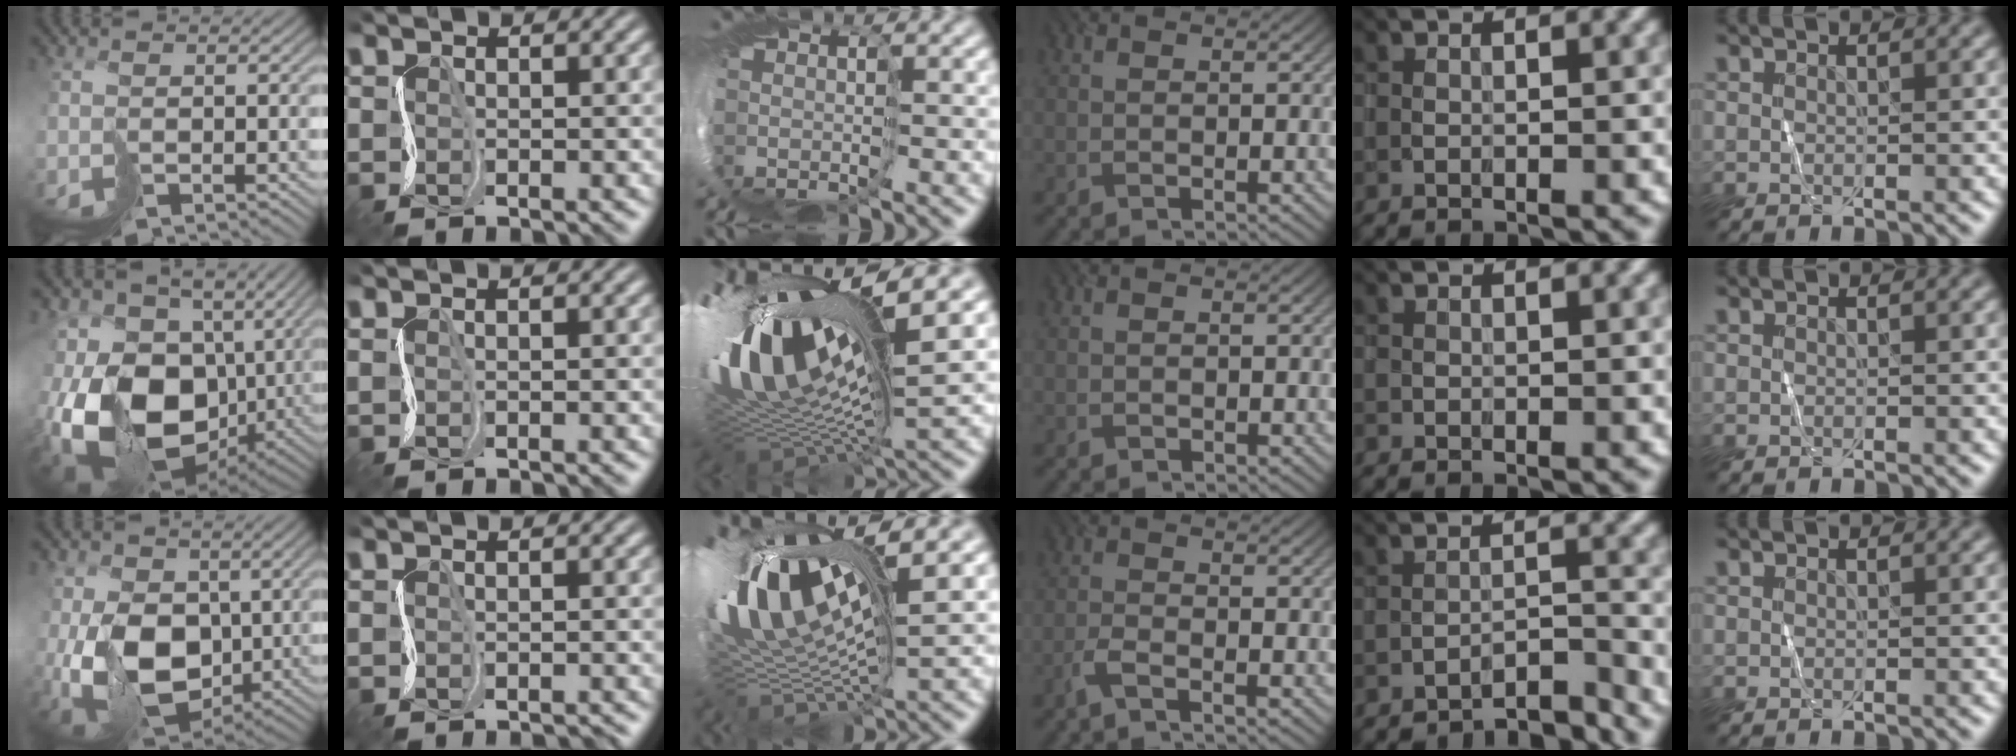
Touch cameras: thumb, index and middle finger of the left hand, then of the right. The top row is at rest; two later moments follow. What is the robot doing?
{"motion": "cut", "object": "tape"}